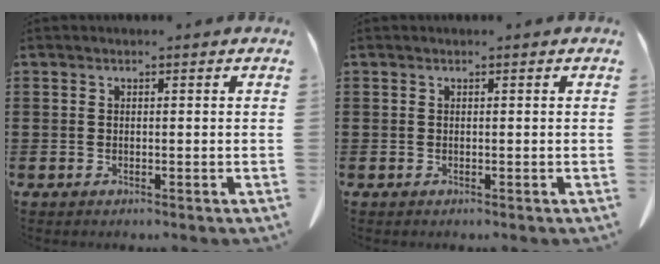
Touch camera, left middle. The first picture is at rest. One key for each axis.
{"total": 0.0}